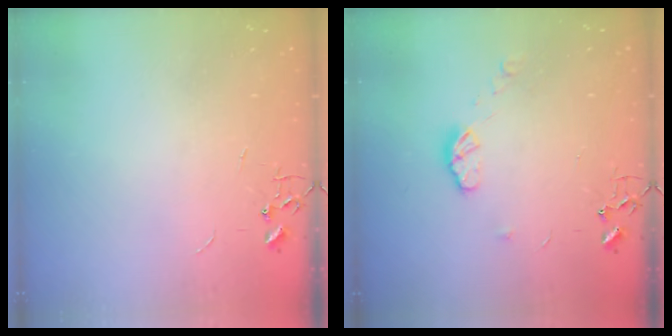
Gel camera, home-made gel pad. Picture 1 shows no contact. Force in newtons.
{"total": 6.9, "press": 6.9, "slide": 0.5}